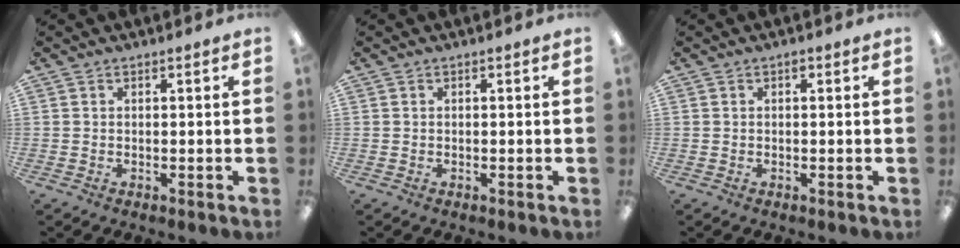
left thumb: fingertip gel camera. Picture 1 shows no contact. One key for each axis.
{"total": 0.0}
{"total": 0.6, "fx": 0.3, "fy": 0.3, "fz": 0.4, "tx": -0.010, "ty": 0.003, "tz": 0.004}